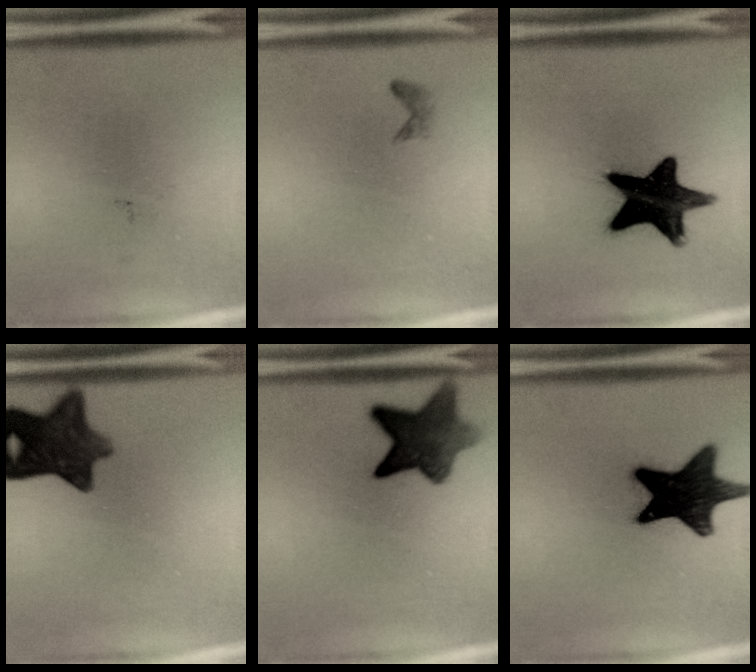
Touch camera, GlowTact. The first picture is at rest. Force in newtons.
{"total": 0.7}
{"total": 15.7}
{"total": 10.7}
{"total": 9.0}
{"total": 16.2}